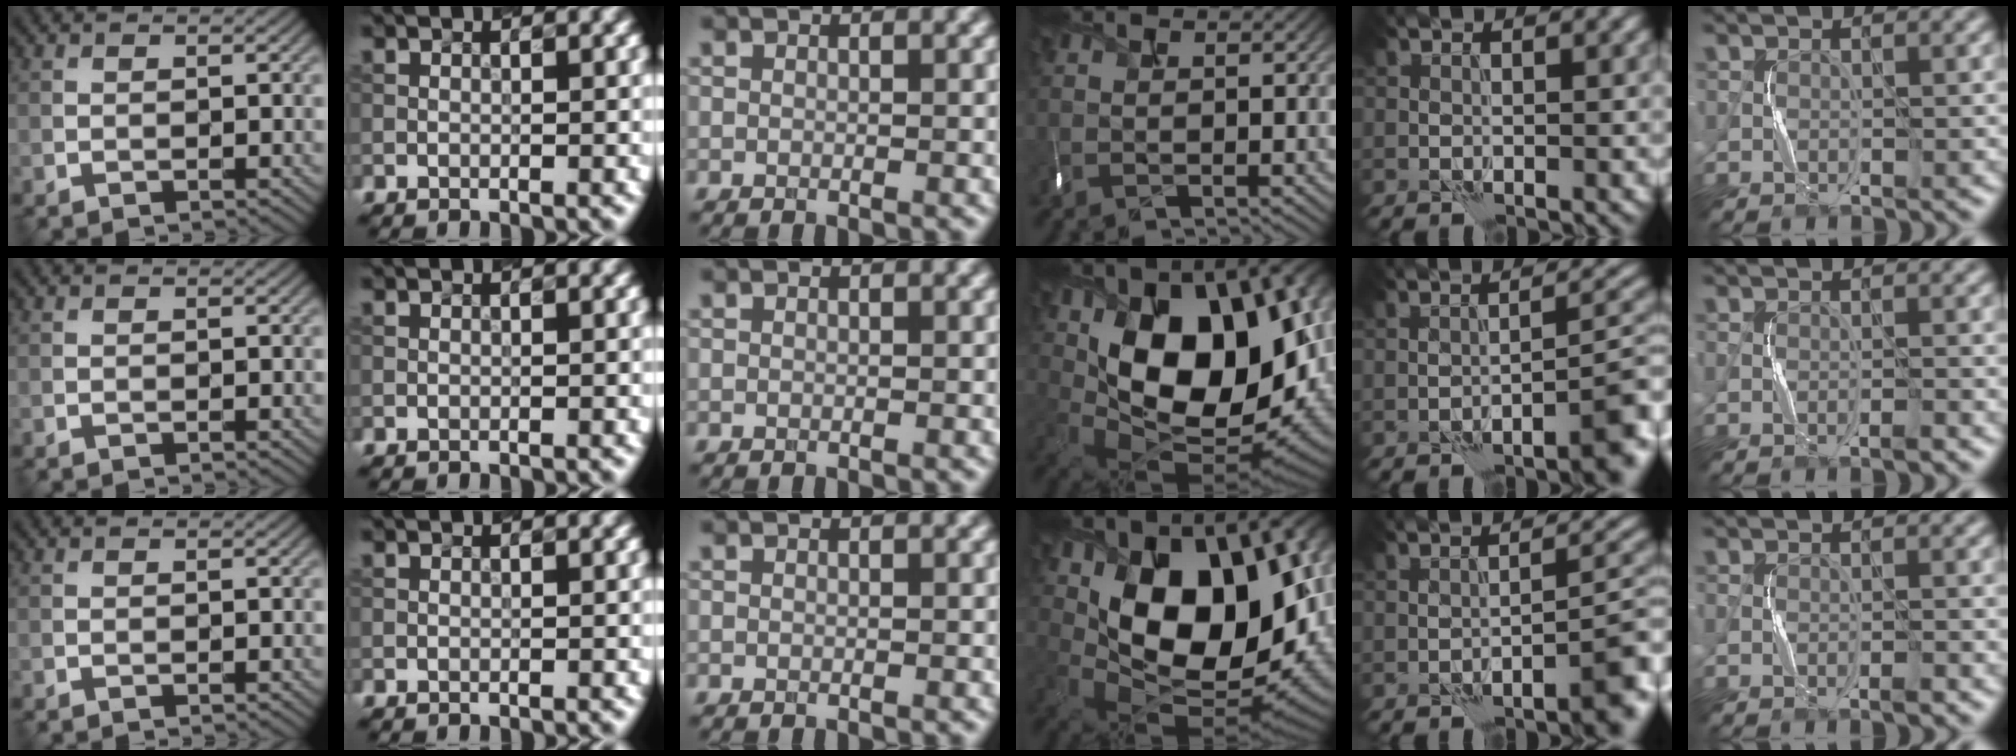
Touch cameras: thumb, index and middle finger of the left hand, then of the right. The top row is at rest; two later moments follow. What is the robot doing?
{"motion": "shake", "object": "tambourine"}